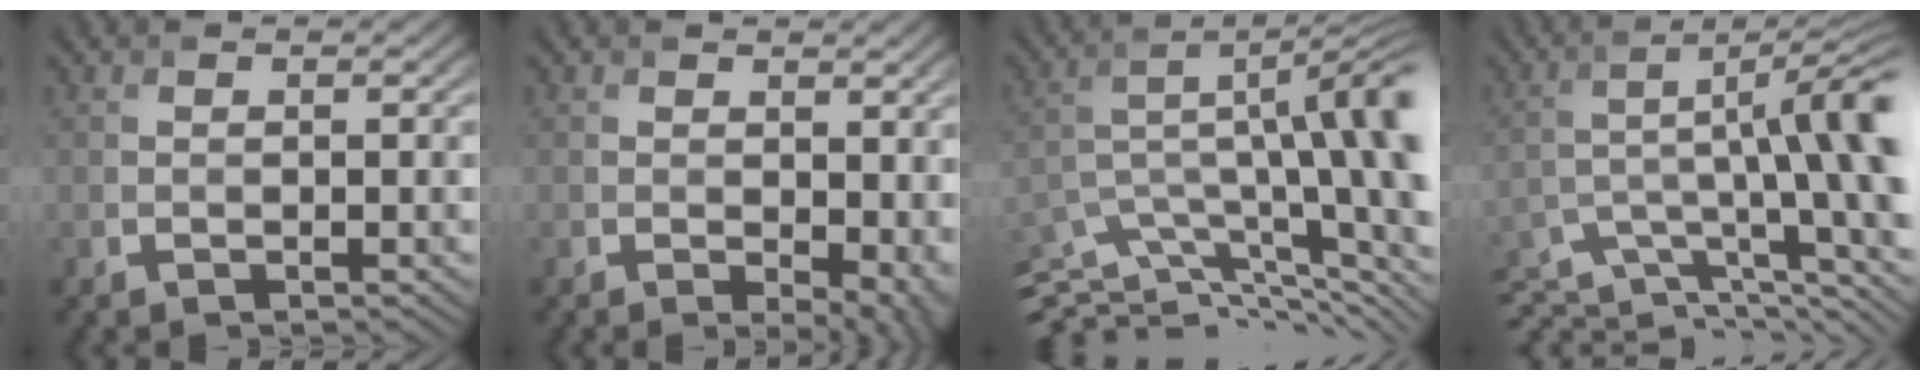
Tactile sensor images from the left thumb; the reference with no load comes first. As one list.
[{"total": 4.5, "force": [-0.2, 2.0, 4.0], "torque": [-0.052, -0.008, 0.009]}, {"total": 13.0, "force": [-4.3, 4.8, 11.3], "torque": [-0.198, -0.005, -0.063]}, {"total": 12.4, "force": [-6.3, 2.2, 10.4], "torque": [-0.163, 0.003, -0.097]}]